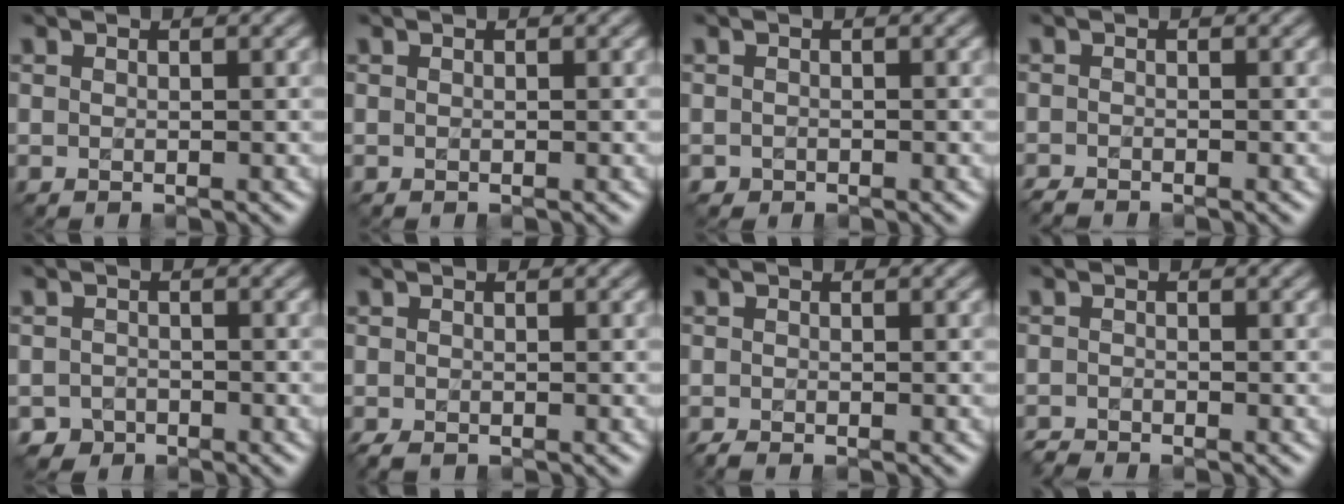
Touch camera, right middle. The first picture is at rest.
{"total": 0.0}
{"total": 0.5, "force": [-0.2, 0.5, 0.0], "torque": [0.001, 0.000, -0.002]}
{"total": 1.3, "force": [-1.2, 0.1, 0.3], "torque": [-0.009, -0.008, -0.026]}
{"total": 1.9, "force": [-1.5, 1.2, -0.1], "torque": [0.008, -0.009, -0.029]}
{"total": 1.1, "force": [-0.8, 0.4, 0.6], "torque": [-0.021, -0.008, -0.014]}
{"total": 0.7, "force": [-0.6, 0.0, 0.4], "torque": [-0.010, -0.003, -0.013]}
{"total": 1.2, "force": [-1.2, -0.1, -0.1], "torque": [0.000, -0.006, -0.028]}